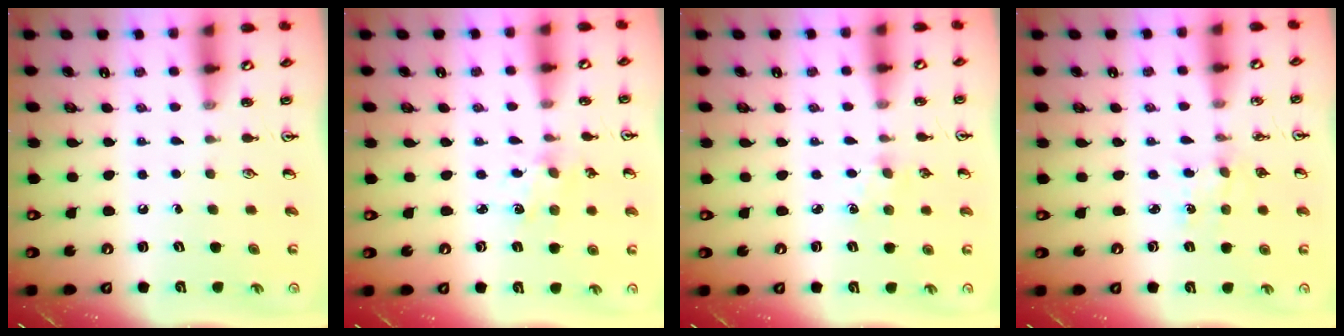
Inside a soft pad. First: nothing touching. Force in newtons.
{"total": 1.6, "press": 1.5, "slide": 0.4}
{"total": 2.9, "press": 2.9, "slide": 0.4}
{"total": 2.6, "press": 2.6, "slide": 0.3}